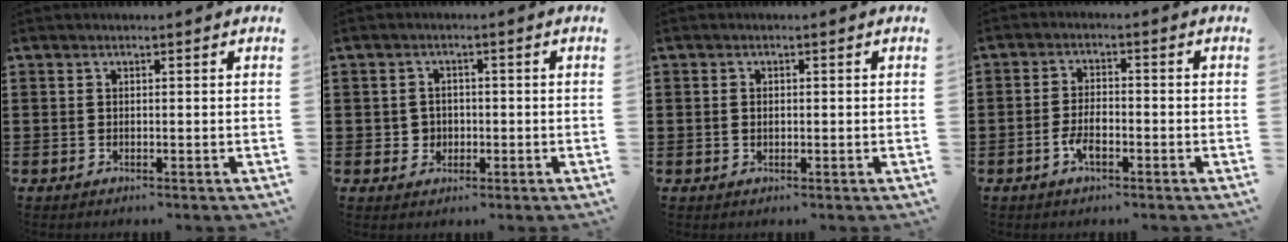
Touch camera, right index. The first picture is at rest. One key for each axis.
{"total": 2.5, "fx": -0.6, "fy": 2.4, "fz": 0.6, "tx": -0.019, "ty": 0.007, "tz": -0.015}
{"total": 0.9, "fx": 0.0, "fy": 0.5, "fz": 0.8, "tx": -0.017, "ty": 0.003, "tz": -0.001}
{"total": 3.7, "fx": -1.6, "fy": 1.5, "fz": 2.9, "tx": -0.066, "ty": -0.001, "tz": -0.033}